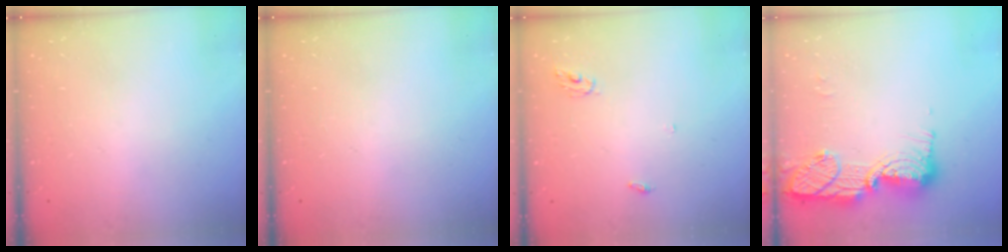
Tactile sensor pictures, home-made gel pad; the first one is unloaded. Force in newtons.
{"total": 0.0}
{"total": 4.0, "press": 4.0, "slide": 0.3}
{"total": 15.1, "press": 15.0, "slide": 1.0}